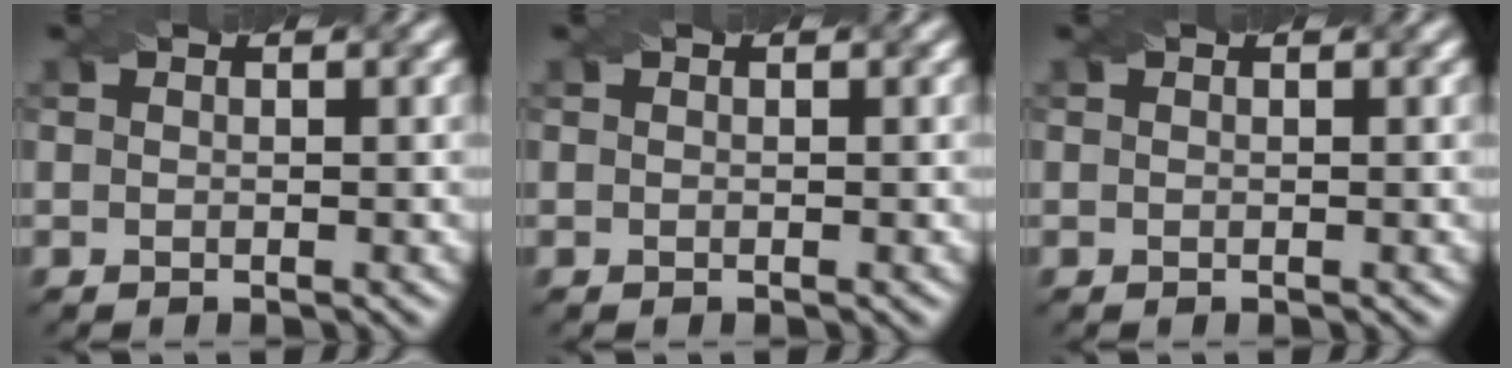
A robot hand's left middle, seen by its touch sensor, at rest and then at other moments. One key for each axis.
{"total": 0.0}
{"total": 0.0}